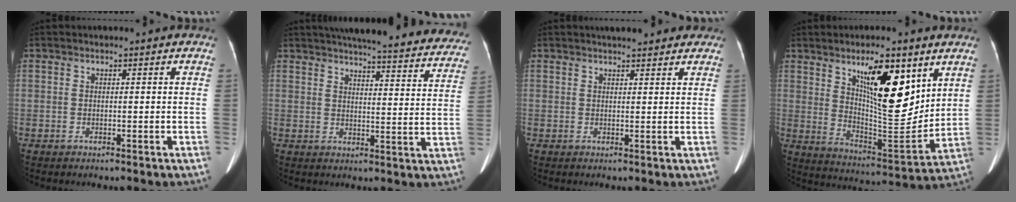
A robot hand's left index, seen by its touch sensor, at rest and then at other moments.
{"total": 29.8, "force": [26.9, 4.4, 12.2], "torque": [-0.172, -0.051, 0.308]}
{"total": 6.1, "force": [5.2, 1.5, 2.8], "torque": [-0.031, 0.018, 0.063]}
{"total": 14.3, "force": [6.8, 4.2, 11.9], "torque": [-0.190, -0.004, 0.124]}